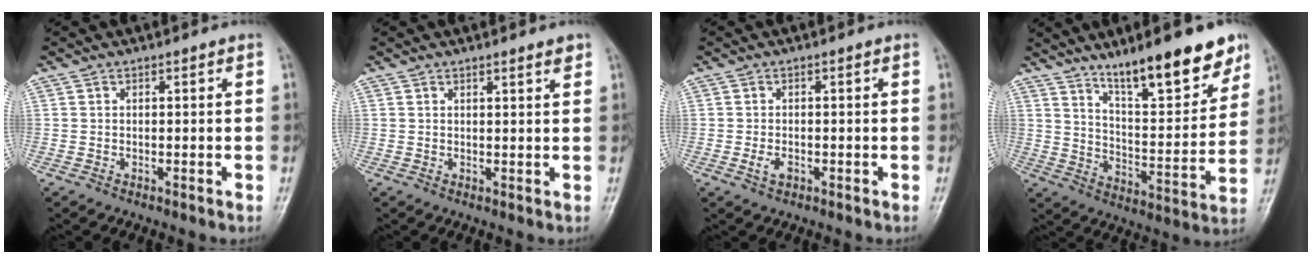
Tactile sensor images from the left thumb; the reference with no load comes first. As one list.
[{"total": 2.0, "force": [1.6, 0.3, 1.3], "torque": [-0.013, -0.009, 0.020]}, {"total": 2.0, "force": [-0.7, 1.2, 1.4], "torque": [-0.028, -0.001, -0.014]}, {"total": 17.5, "force": [12.4, 4.4, 11.5], "torque": [-0.137, -0.074, 0.201]}]